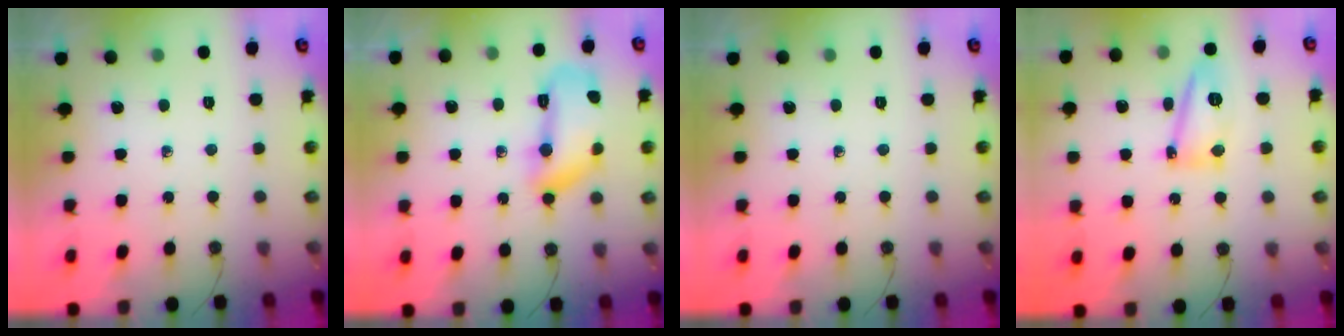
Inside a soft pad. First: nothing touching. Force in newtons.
{"total": 14.3, "press": 14.2, "slide": 1.3}
{"total": 0.0}
{"total": 12.5, "press": 12.4, "slide": 1.1}